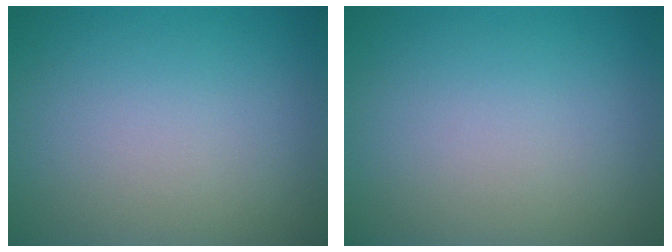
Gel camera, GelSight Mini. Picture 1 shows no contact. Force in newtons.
{"total": 0.0}